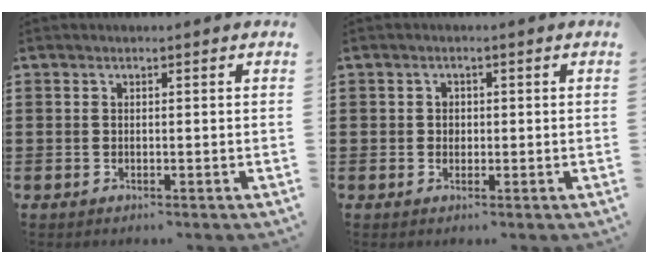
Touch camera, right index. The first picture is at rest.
{"total": 1.2, "force": [0.0, 1.1, 0.4], "torque": [-0.012, 0.006, -0.001]}